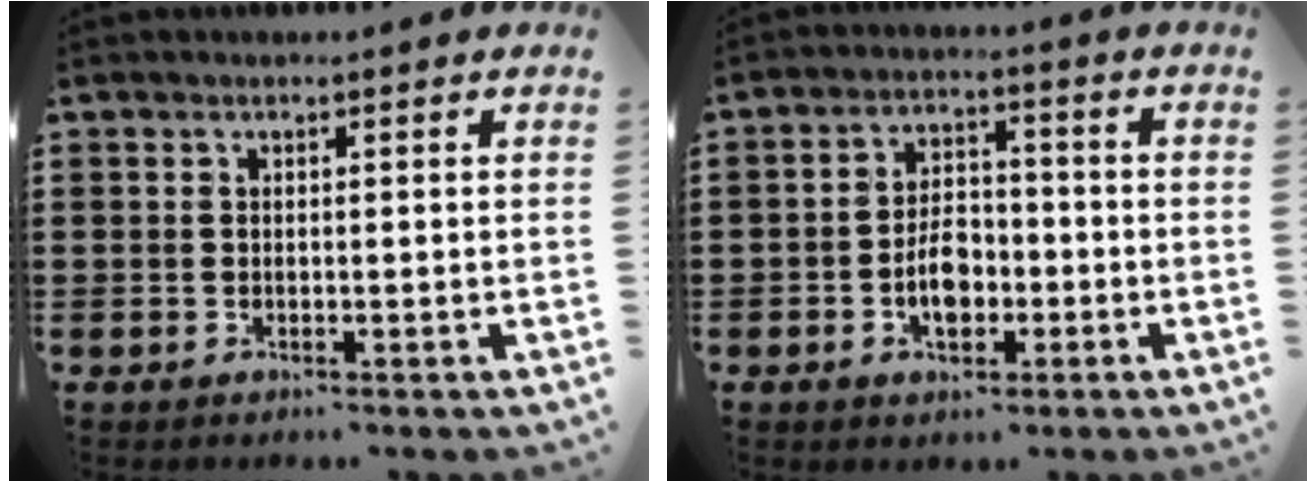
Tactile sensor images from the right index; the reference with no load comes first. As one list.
[{"total": 5.9, "force": [-1.9, 3.5, 4.4], "torque": [-0.075, 0.001, -0.039]}]